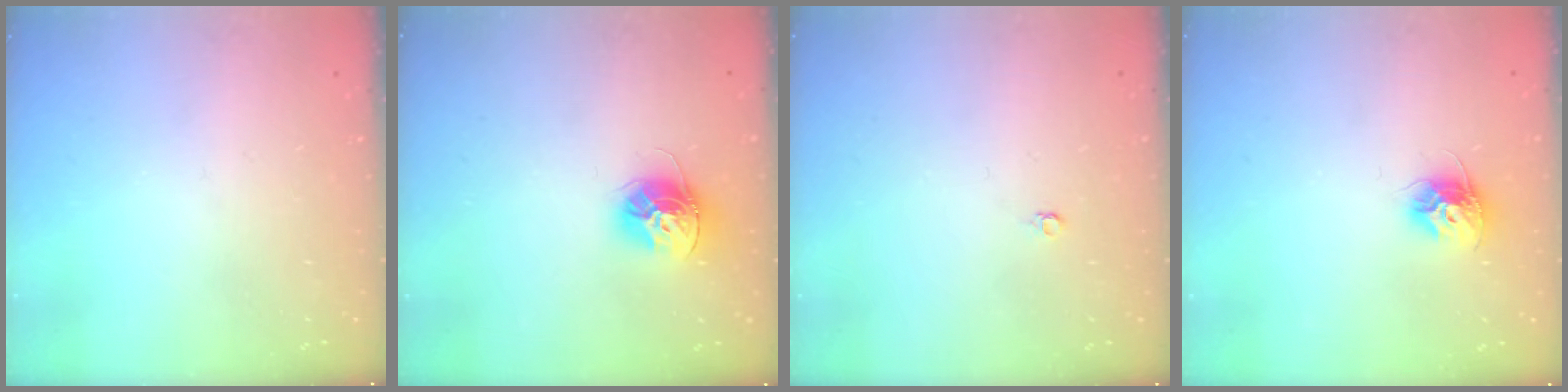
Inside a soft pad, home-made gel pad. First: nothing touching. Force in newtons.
{"total": 12.1, "press": 12.1, "slide": 0.5}
{"total": 3.3, "press": 3.3, "slide": 0.3}
{"total": 9.4, "press": 9.4, "slide": 0.2}